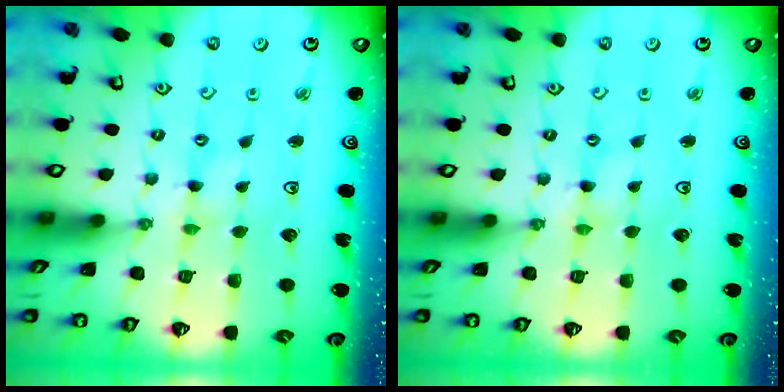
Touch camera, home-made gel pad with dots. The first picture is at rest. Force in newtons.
{"total": 0.0}